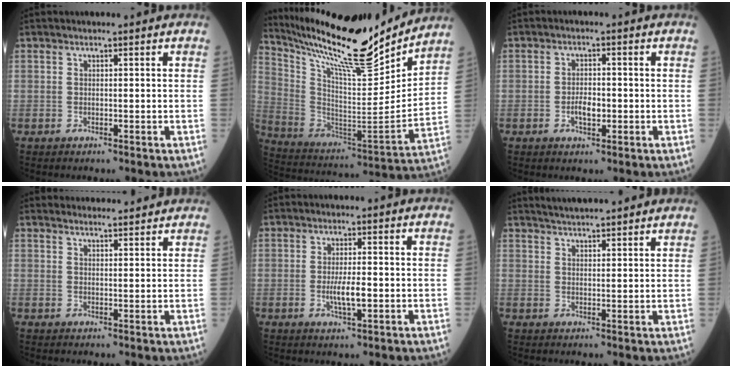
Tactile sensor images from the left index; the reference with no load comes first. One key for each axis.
{"total": 22.4, "fx": 20.1, "fy": 1.6, "fz": 9.8, "tx": -0.188, "ty": -0.048, "tz": 0.329}
{"total": 2.9, "fx": -1.0, "fy": 1.2, "fz": 2.4, "tx": -0.047, "ty": -0.001, "tz": -0.015}
{"total": 6.9, "fx": 6.8, "fy": 0.9, "fz": 1.3, "tx": -0.014, "ty": 0.017, "tz": 0.076}
{"total": 3.9, "fx": -0.9, "fy": 0.7, "fz": 3.7, "tx": -0.076, "ty": -0.008, "tz": -0.014}
{"total": 9.0, "fx": 8.2, "fy": 0.7, "fz": 3.6, "tx": -0.057, "ty": 0.023, "tz": 0.111}